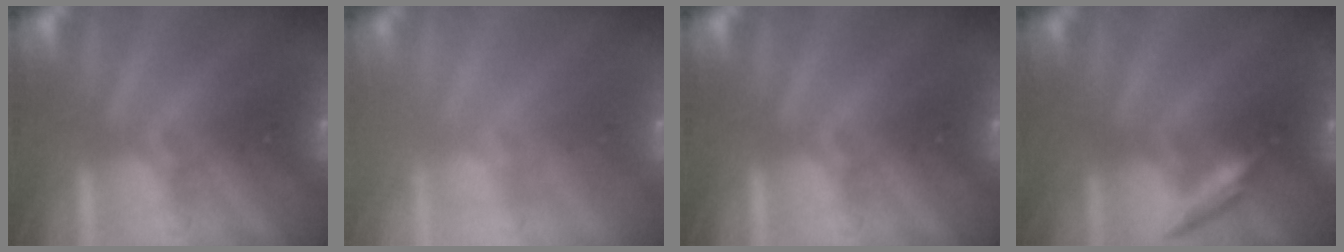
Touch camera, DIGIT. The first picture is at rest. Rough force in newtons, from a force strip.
{"total": 2.8}
{"total": 0.0}
{"total": 2.2}